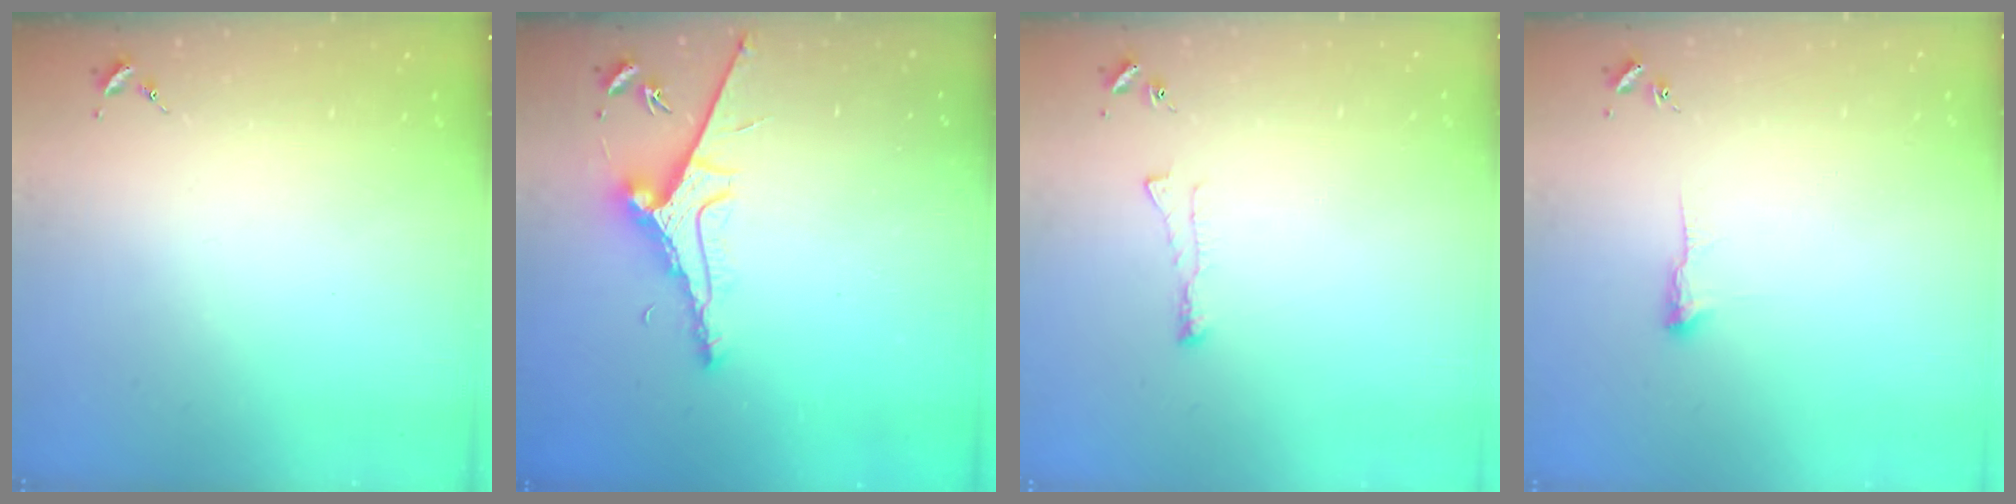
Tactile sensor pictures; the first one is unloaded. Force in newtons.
{"total": 7.9, "press": 7.9, "slide": 0.9}
{"total": 4.1, "press": 4.1, "slide": 0.8}
{"total": 4.4, "press": 4.3, "slide": 0.7}